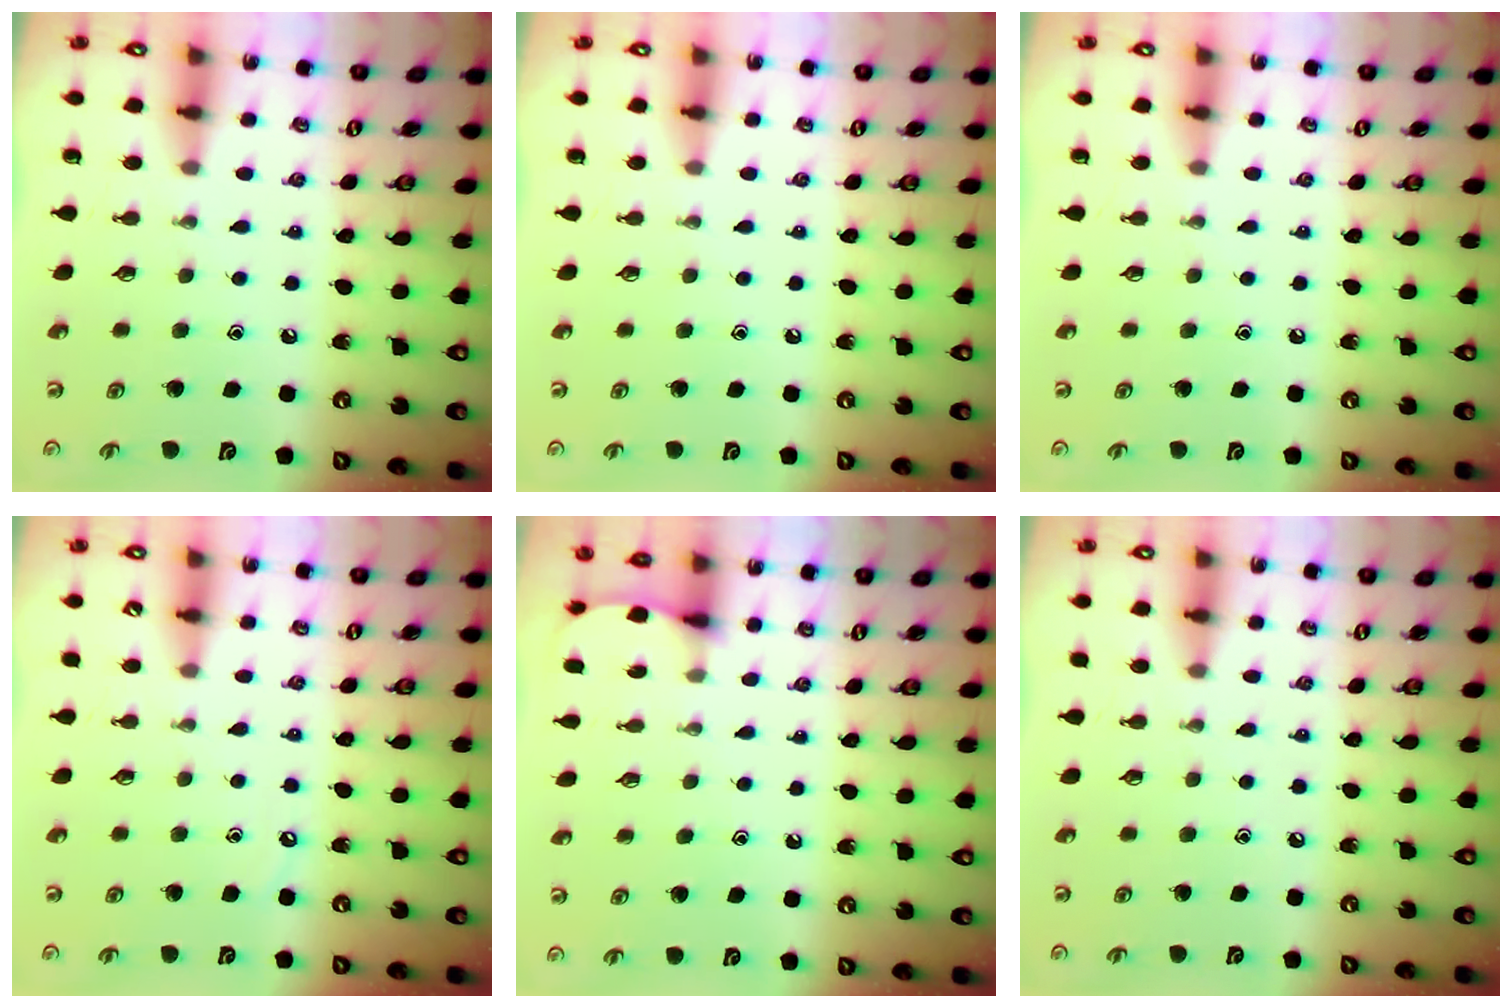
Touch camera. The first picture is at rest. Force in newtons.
{"total": 0.0}
{"total": 0.0}
{"total": 2.9, "press": 2.8, "slide": 0.5}
{"total": 3.5, "press": 3.5, "slide": 0.5}
{"total": 2.9, "press": 2.9, "slide": 0.4}